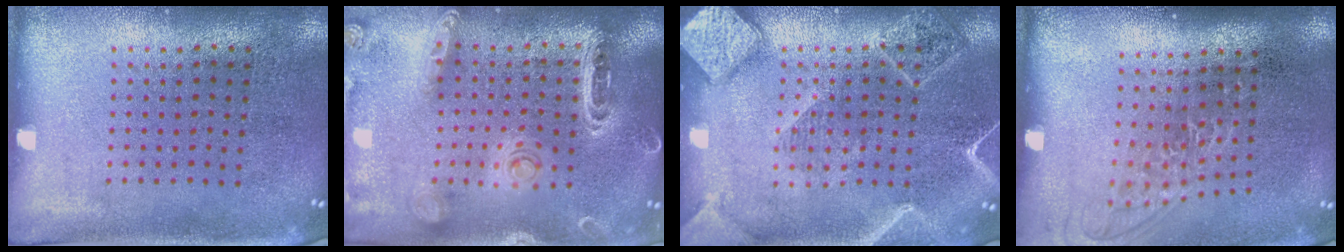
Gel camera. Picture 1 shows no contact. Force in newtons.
{"total": 1.4, "press": 1.4, "slide": 0.0}
{"total": 2.2, "press": 2.2, "slide": 0.2}
{"total": 1.3, "press": 1.0, "slide": 0.7}